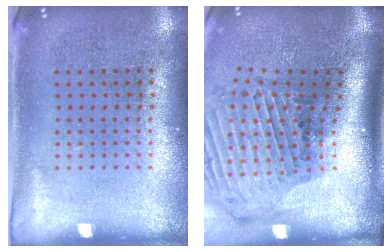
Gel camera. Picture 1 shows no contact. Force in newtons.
{"total": 3.0, "press": 2.1, "slide": 2.0}